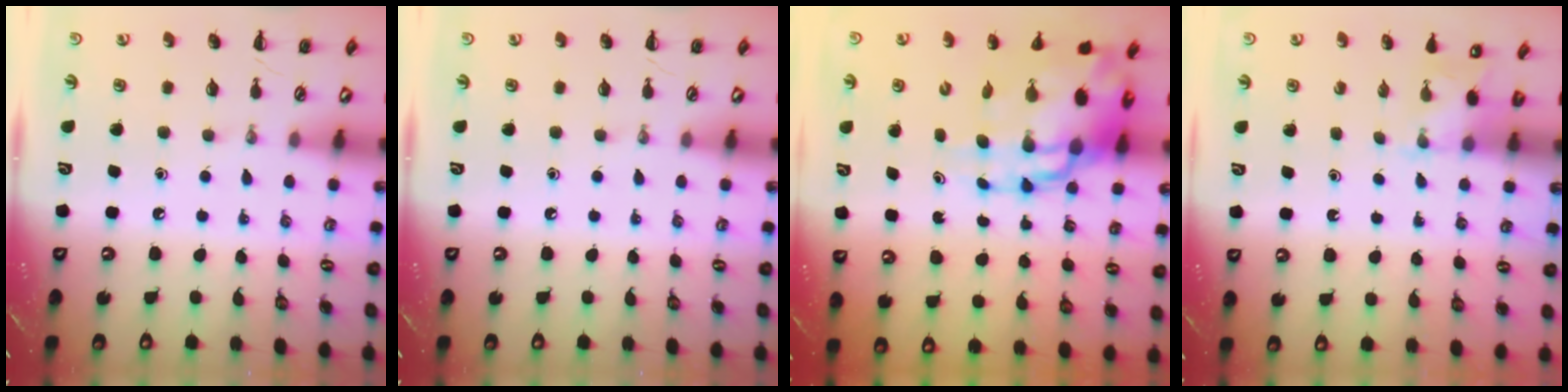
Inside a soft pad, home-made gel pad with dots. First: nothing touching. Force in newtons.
{"total": 0.0}
{"total": 15.4, "press": 14.8, "slide": 4.2}
{"total": 2.2, "press": 2.1, "slide": 0.7}